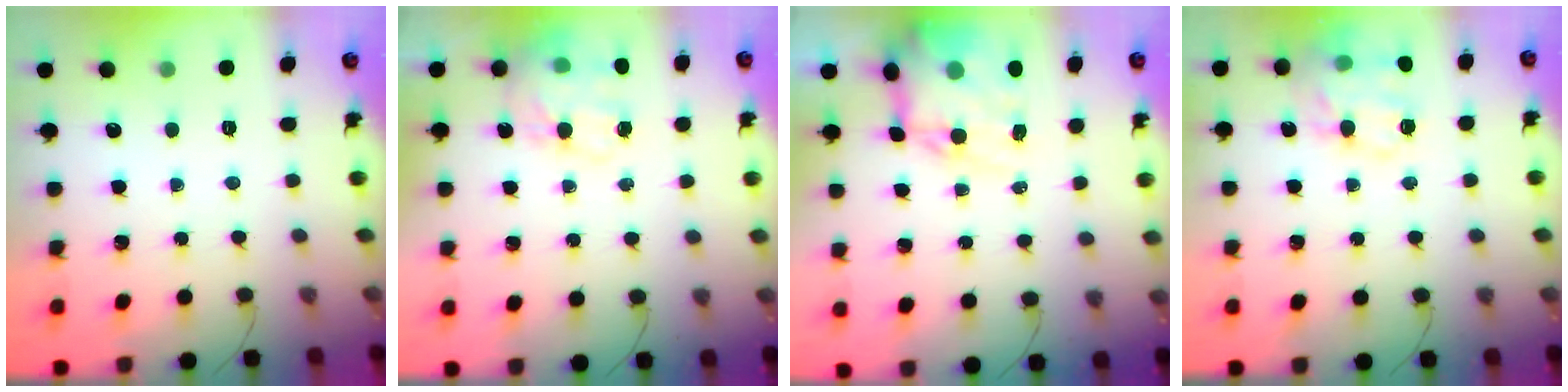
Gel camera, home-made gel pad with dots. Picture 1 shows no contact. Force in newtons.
{"total": 15.7, "press": 15.2, "slide": 4.0}
{"total": 16.3, "press": 15.8, "slide": 4.2}
{"total": 18.2, "press": 17.9, "slide": 3.1}